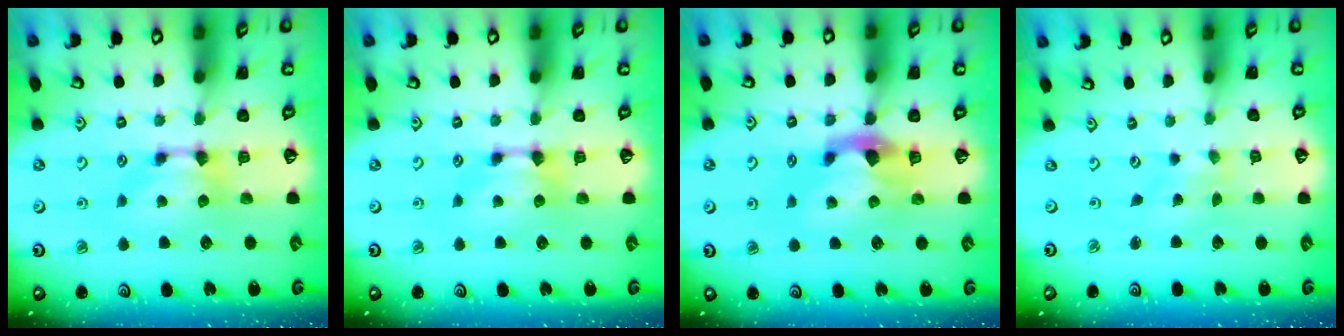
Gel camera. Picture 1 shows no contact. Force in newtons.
{"total": 0.0}
{"total": 2.7, "press": 2.4, "slide": 1.3}
{"total": 5.5, "press": 5.5, "slide": 0.5}